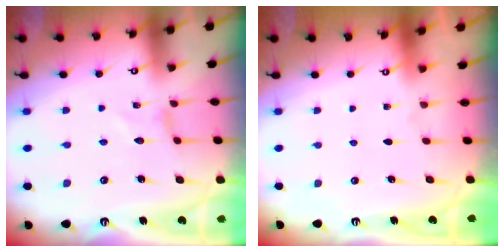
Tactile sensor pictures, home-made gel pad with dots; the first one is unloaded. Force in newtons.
{"total": 0.0}